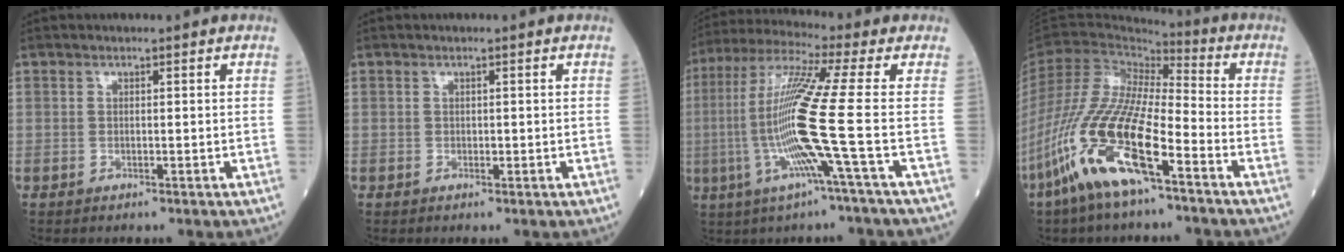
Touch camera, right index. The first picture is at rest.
{"total": 0.0}
{"total": 14.3, "force": [-2.9, -2.4, 13.7], "torque": [-0.284, -0.008, -0.069]}
{"total": 16.8, "force": [-8.6, 3.2, 14.1], "torque": [-0.308, -0.027, -0.164]}